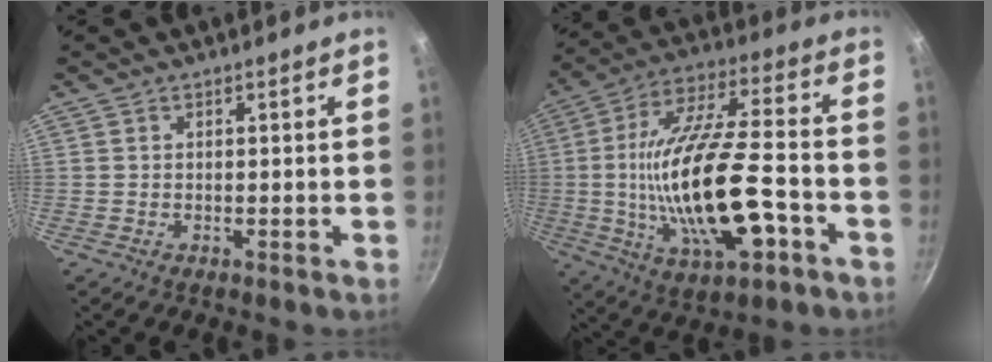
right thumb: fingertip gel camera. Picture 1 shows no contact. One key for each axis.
{"total": 23.0, "fx": -5.3, "fy": 8.7, "fz": 20.6, "tx": -0.376, "ty": 0.022, "tz": -0.086}